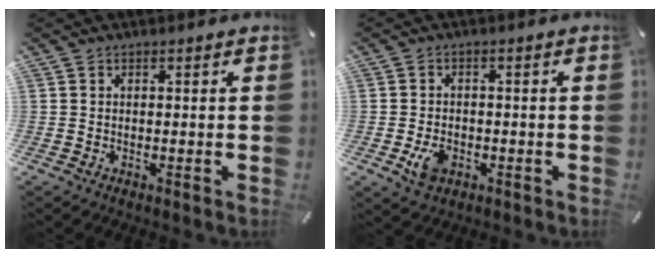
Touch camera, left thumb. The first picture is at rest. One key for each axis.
{"total": 4.8, "fx": -1.7, "fy": 3.4, "fz": 2.9, "tx": -0.059, "ty": 0.000, "tz": -0.034}